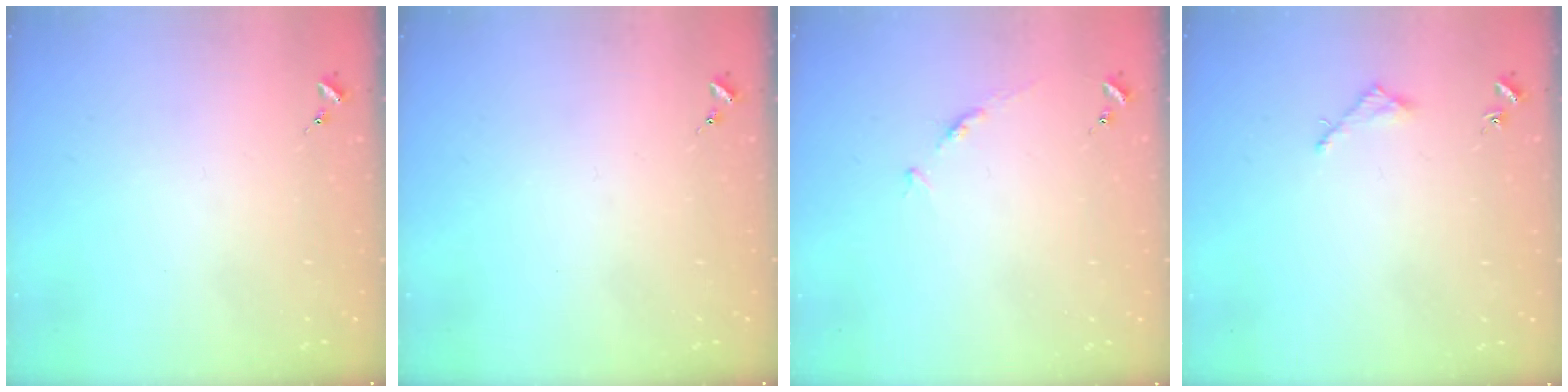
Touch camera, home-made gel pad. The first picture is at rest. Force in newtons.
{"total": 0.0}
{"total": 3.8, "press": 3.8, "slide": 0.5}
{"total": 2.0, "press": 2.0, "slide": 0.1}